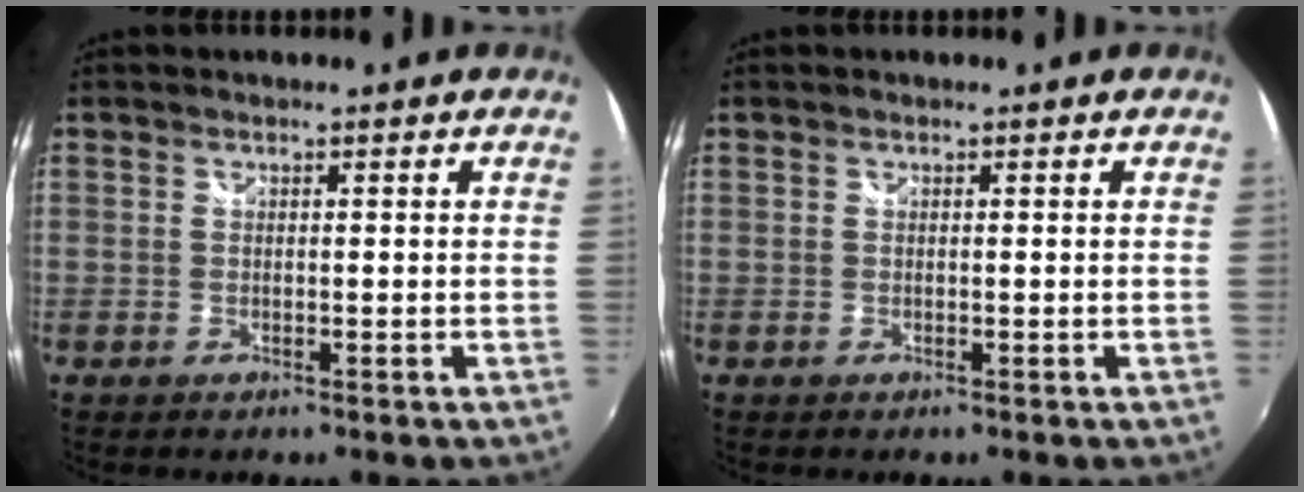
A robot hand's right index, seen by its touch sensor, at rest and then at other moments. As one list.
[{"total": 0.0}]